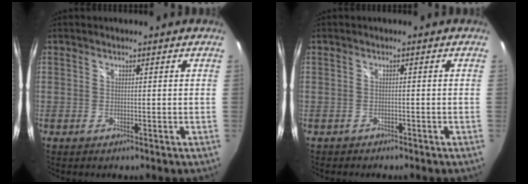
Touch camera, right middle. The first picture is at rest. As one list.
[{"total": 1.4, "force": [-1.1, 0.8, 0.2], "torque": [-0.009, 0.000, -0.016]}]